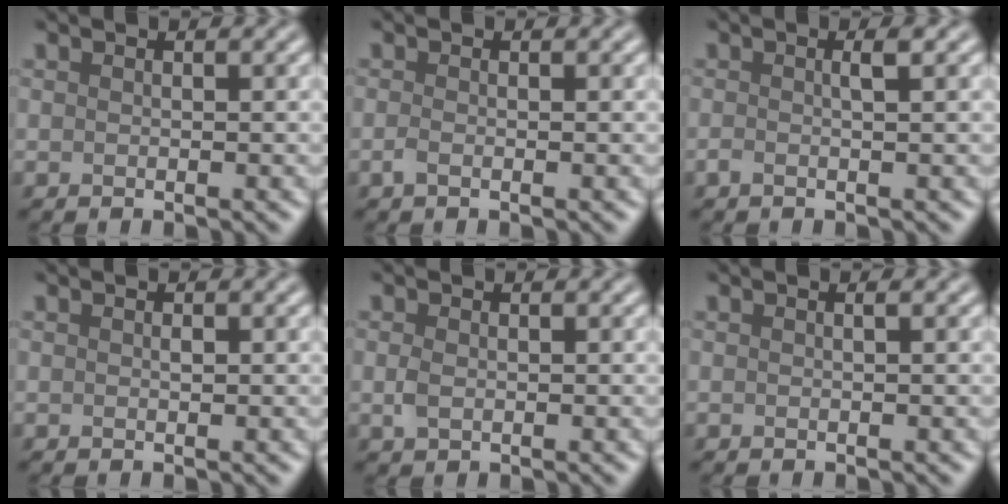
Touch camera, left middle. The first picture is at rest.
{"total": 0.9, "force": [-0.6, 0.2, 0.6], "torque": [-0.013, -0.002, -0.007]}
{"total": 1.4, "force": [-0.3, 0.2, 1.3], "torque": [-0.023, 0.003, -0.005]}
{"total": 0.0}
{"total": 0.9, "force": [-0.4, 0.6, 0.5], "torque": [-0.020, -0.002, 0.004]}
{"total": 0.8, "force": [0.2, 0.4, 0.7], "torque": [-0.002, -0.003, -0.004]}